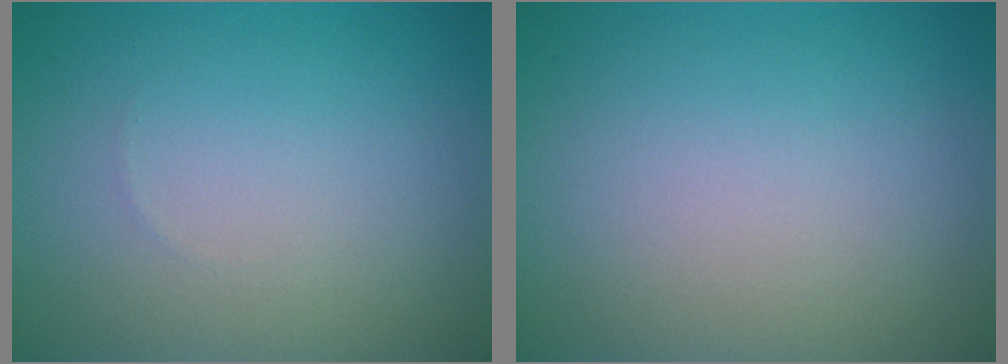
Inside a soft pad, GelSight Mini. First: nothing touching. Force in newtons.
{"total": 0.0}